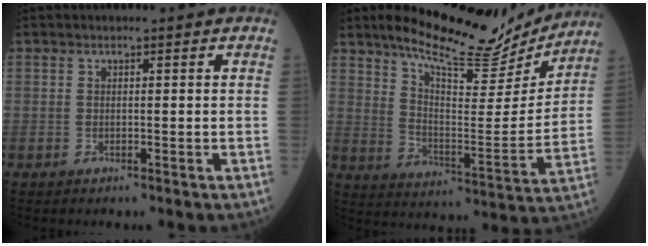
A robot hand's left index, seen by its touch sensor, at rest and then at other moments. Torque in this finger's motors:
{"motor_torque": [0.91, -1.23, 0.39, 0.08]}